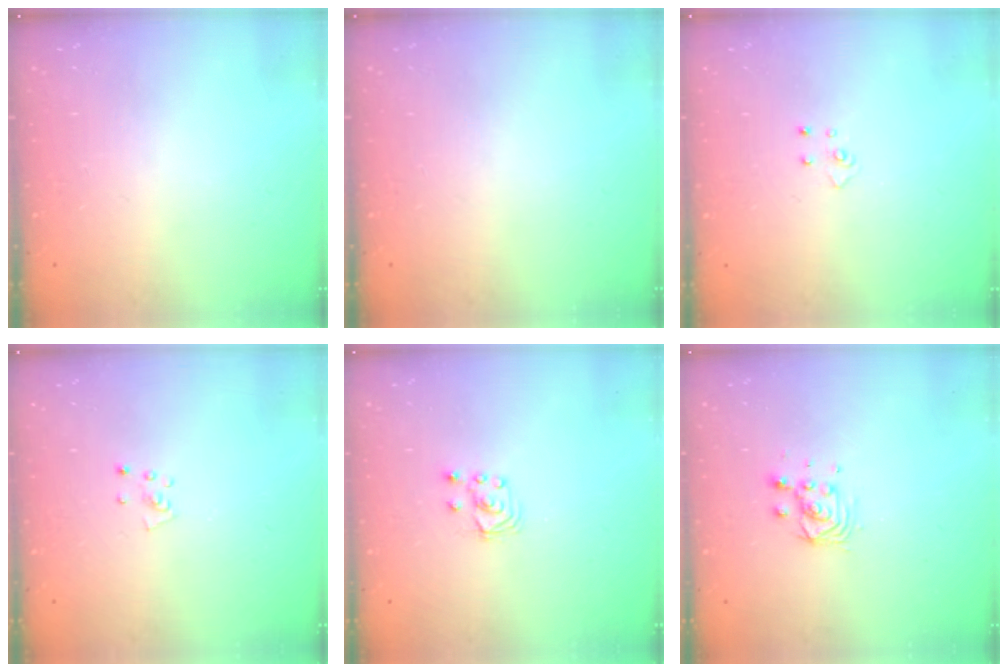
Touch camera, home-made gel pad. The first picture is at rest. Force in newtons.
{"total": 0.0}
{"total": 3.7, "press": 3.7, "slide": 0.3}
{"total": 3.1, "press": 3.1, "slide": 0.3}
{"total": 3.5, "press": 3.5, "slide": 0.4}
{"total": 4.2, "press": 4.2, "slide": 0.3}